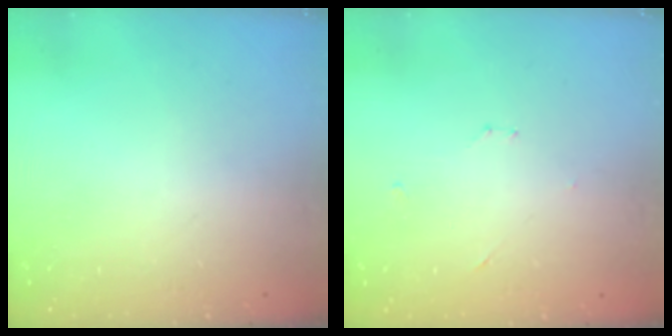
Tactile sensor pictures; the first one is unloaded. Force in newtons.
{"total": 3.0, "press": 3.0, "slide": 0.2}